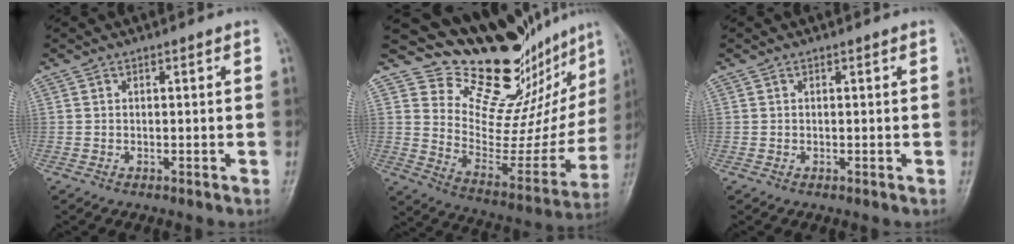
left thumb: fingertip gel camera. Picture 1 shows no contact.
{"total": 22.0, "force": [18.5, 7.5, 9.3], "torque": [-0.081, -0.145, 0.276]}
{"total": 0.0}